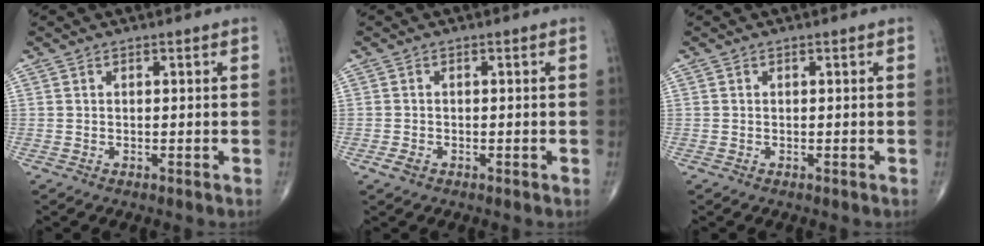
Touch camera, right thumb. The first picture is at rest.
{"total": 1.5, "force": [-0.8, 0.9, 0.9], "torque": [-0.019, 0.001, -0.015]}
{"total": 0.0}